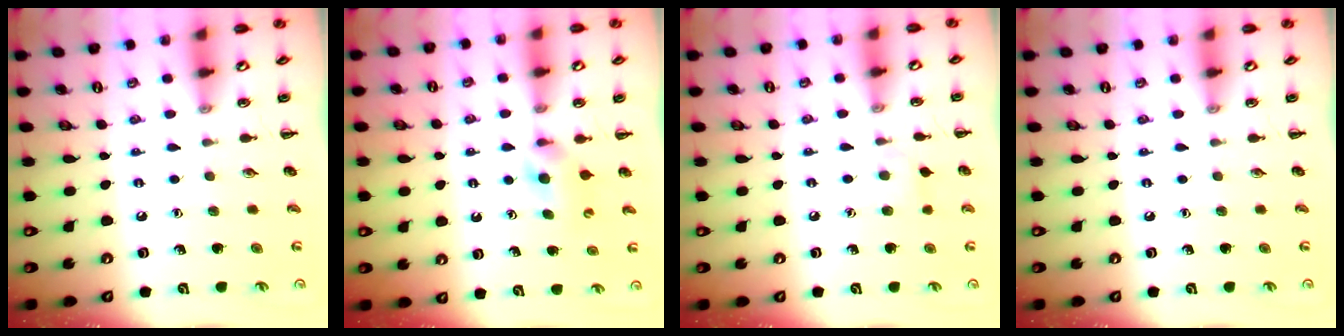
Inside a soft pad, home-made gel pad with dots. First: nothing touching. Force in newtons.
{"total": 3.9, "press": 3.7, "slide": 1.4}
{"total": 5.2, "press": 4.8, "slide": 2.0}
{"total": 0.0}